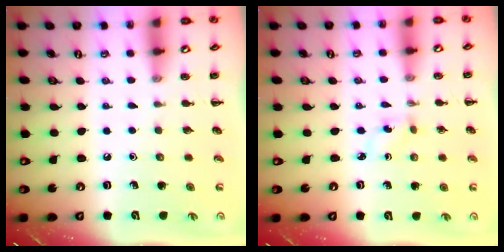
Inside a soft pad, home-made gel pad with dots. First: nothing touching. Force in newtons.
{"total": 2.2, "press": 2.1, "slide": 0.8}